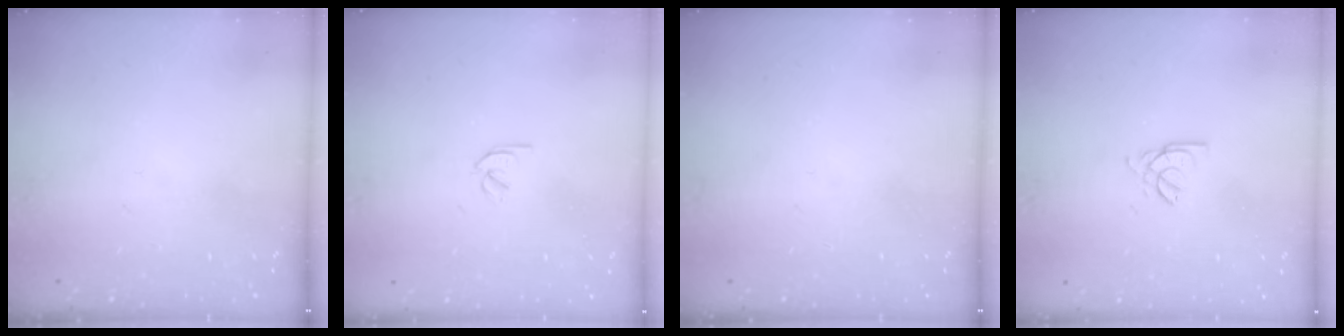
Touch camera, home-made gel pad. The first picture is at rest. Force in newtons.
{"total": 1.8, "press": 1.7, "slide": 0.5}
{"total": 0.0}
{"total": 2.0, "press": 2.0, "slide": 0.4}